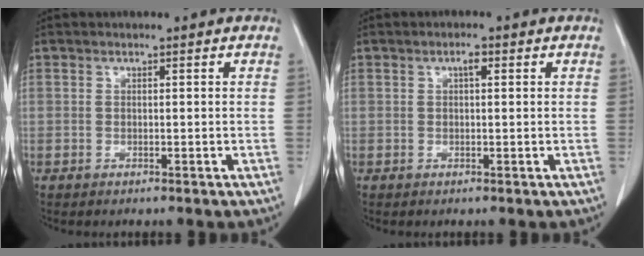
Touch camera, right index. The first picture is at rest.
{"total": 1.3, "force": [0.4, 0.4, 1.1], "torque": [-0.019, 0.004, 0.005]}